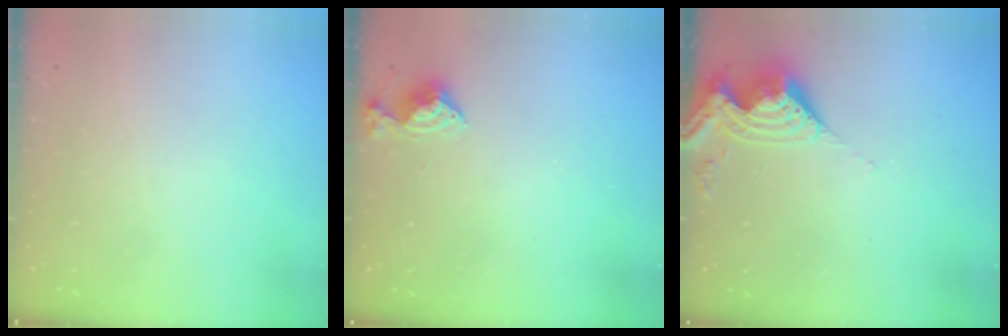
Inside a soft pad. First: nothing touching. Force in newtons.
{"total": 5.3, "press": 5.3, "slide": 0.7}
{"total": 9.6, "press": 9.5, "slide": 1.4}